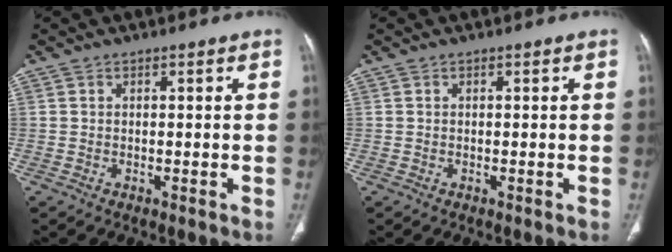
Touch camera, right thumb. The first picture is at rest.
{"total": 0.0}